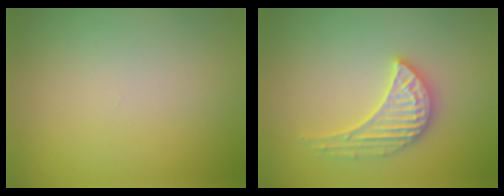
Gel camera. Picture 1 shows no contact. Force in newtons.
{"total": 3.9, "press": 3.9, "slide": 0.5}